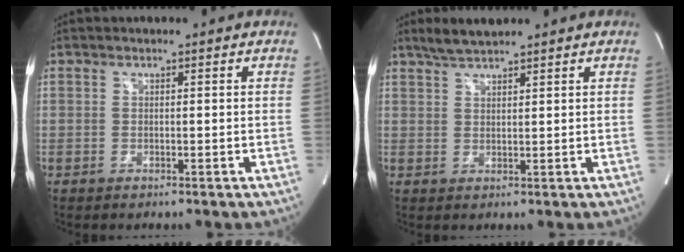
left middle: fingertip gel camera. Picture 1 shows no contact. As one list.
[{"total": 3.8, "force": [3.4, 0.4, 1.8], "torque": [-0.046, 0.011, 0.065]}]